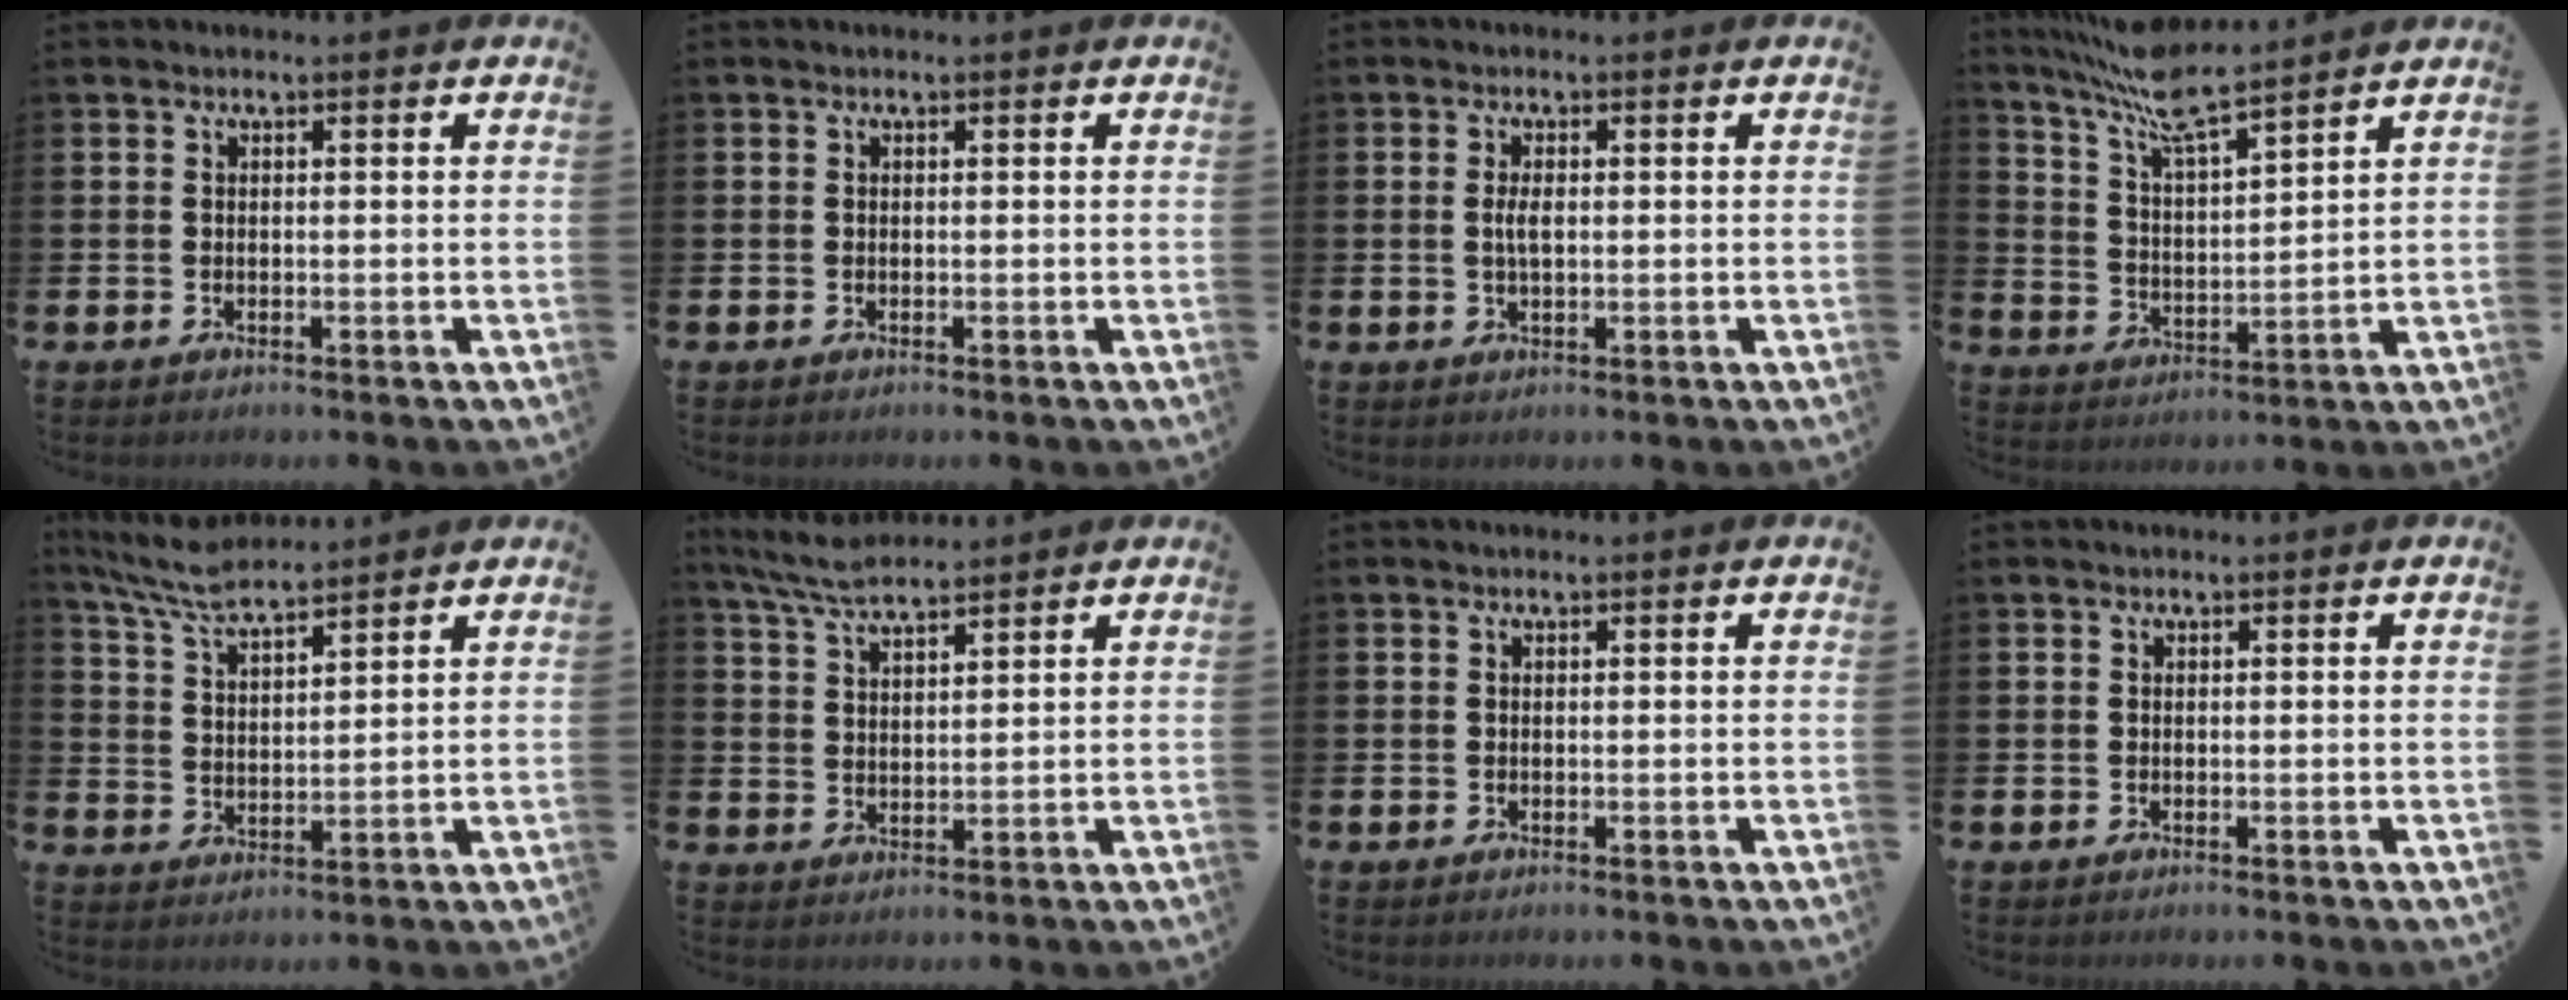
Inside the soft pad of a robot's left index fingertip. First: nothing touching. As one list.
[{"total": 0.0}, {"total": 2.3, "force": [0.2, 0.9, 2.1], "torque": [-0.040, 0.003, 0.000]}, {"total": 8.7, "force": [7.9, 0.9, 3.5], "torque": [-0.098, -0.038, 0.143]}, {"total": 6.8, "force": [6.3, 1.0, 2.3], "torque": [-0.068, -0.023, 0.116]}, {"total": 5.8, "force": [5.4, 0.8, 2.1], "torque": [-0.059, -0.017, 0.099]}, {"total": 0.0}, {"total": 0.0}]